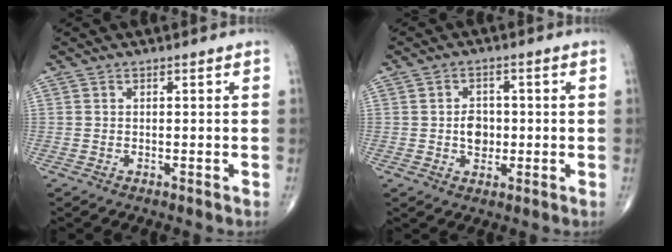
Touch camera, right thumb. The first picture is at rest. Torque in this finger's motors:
{"motor_torque": [0.30, 0.14, 0.33, 0.13, 0.00]}